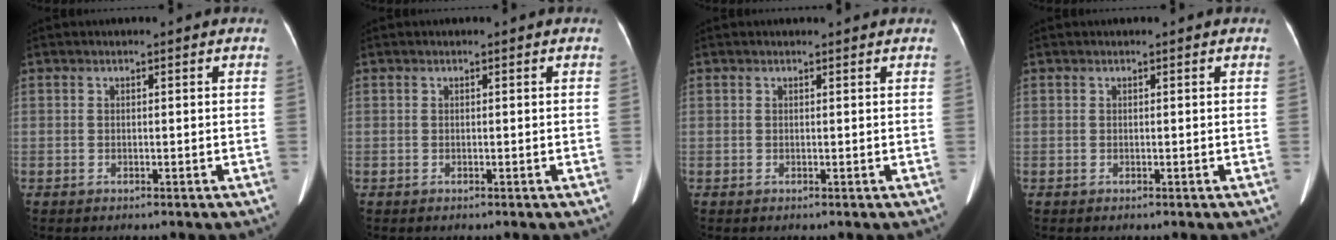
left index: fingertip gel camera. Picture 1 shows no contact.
{"total": 0.0}
{"total": 2.0, "force": [1.9, 0.1, 0.4], "torque": [-0.010, 0.010, 0.022]}
{"total": 0.8, "force": [0.7, 0.0, 0.3], "torque": [-0.007, 0.012, 0.009]}